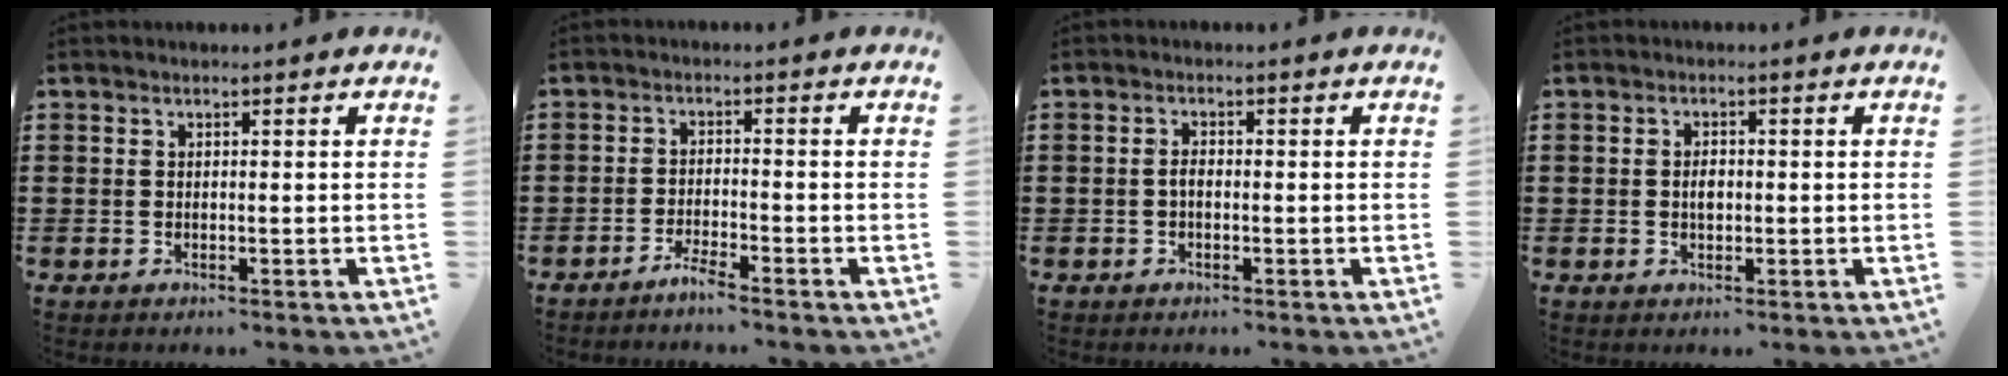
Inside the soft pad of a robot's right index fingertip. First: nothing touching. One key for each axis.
{"total": 2.4, "fx": -2.2, "fy": -0.1, "fz": 1.0, "tx": -0.025, "ty": -0.001, "tz": -0.043}
{"total": 1.5, "fx": -0.4, "fy": 0.7, "fz": 1.3, "tx": -0.032, "ty": -0.002, "tz": -0.010}
{"total": 1.9, "fx": -0.1, "fy": 1.0, "fz": 1.6, "tx": -0.034, "ty": 0.002, "tz": -0.003}